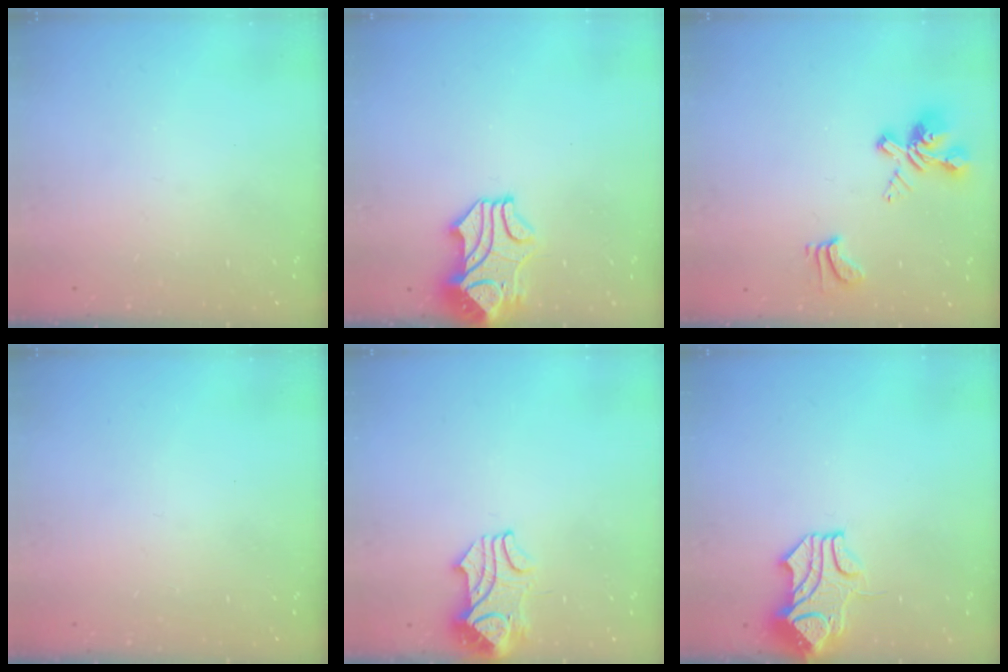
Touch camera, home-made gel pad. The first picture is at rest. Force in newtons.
{"total": 2.7, "press": 2.5, "slide": 0.9}
{"total": 3.8, "press": 3.5, "slide": 1.5}
{"total": 0.0}
{"total": 2.2, "press": 2.1, "slide": 0.5}
{"total": 1.5, "press": 0.8, "slide": 1.3}